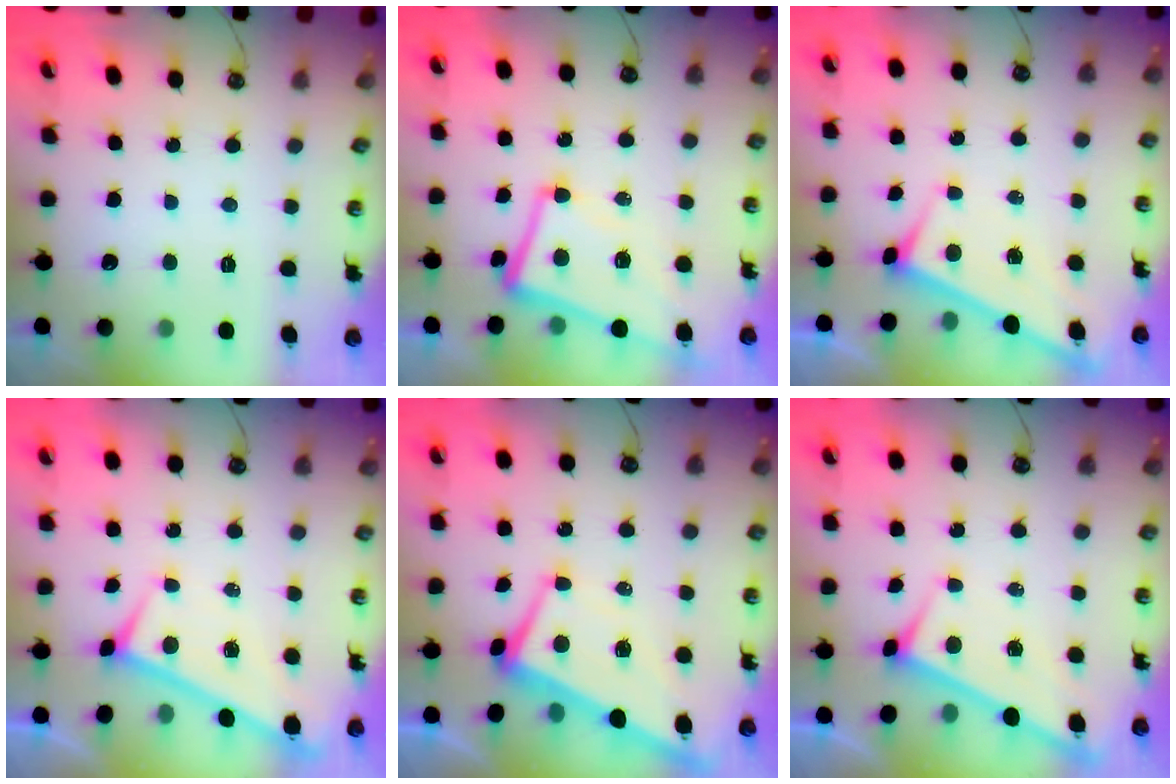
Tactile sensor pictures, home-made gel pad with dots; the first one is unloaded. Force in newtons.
{"total": 2.8, "press": 2.1, "slide": 1.9}
{"total": 3.1, "press": 3.1, "slide": 0.2}
{"total": 0.0}
{"total": 1.3, "press": 0.9, "slide": 0.9}
{"total": 2.9, "press": 2.9, "slide": 0.3}